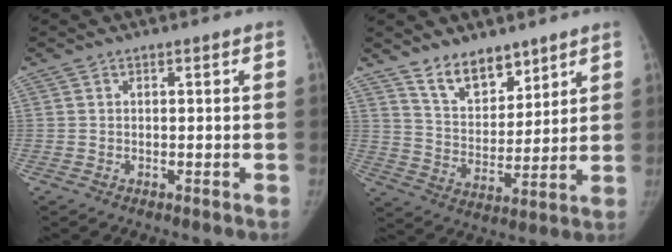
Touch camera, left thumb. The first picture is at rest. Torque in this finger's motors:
{"motor_torque": [0.12, 0.18, 0.97, -0.90, -0.03]}